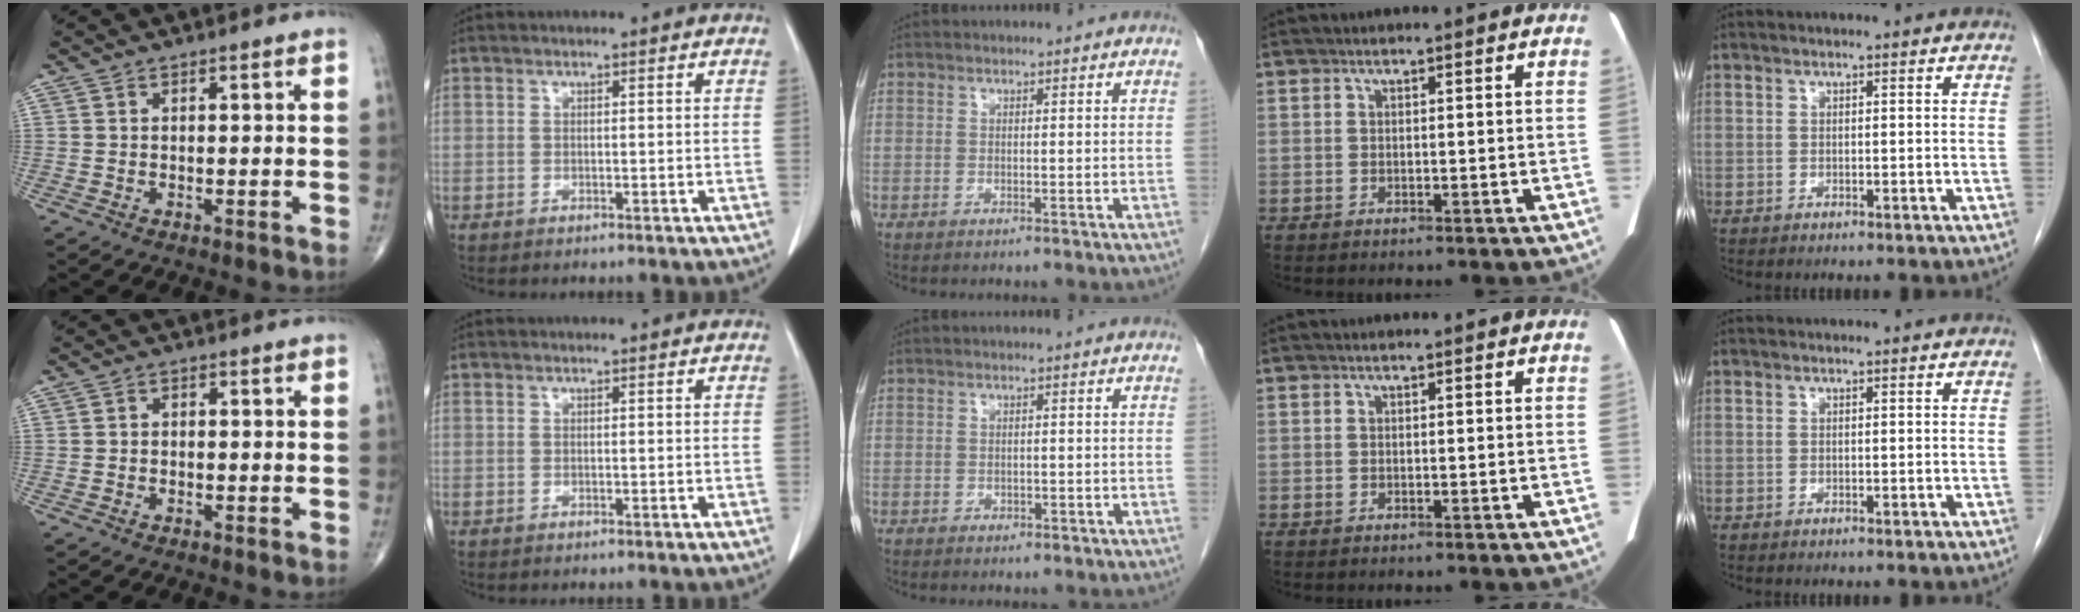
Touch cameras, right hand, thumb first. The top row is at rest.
{"thumb": {"total": 0.9, "force": [-0.3, 0.7, 0.5], "torque": [-0.002, 0.002, -0.010]}, "middle": {"total": 1.1, "force": [-0.5, 0.7, 0.7], "torque": [-0.009, 0.000, -0.003]}}